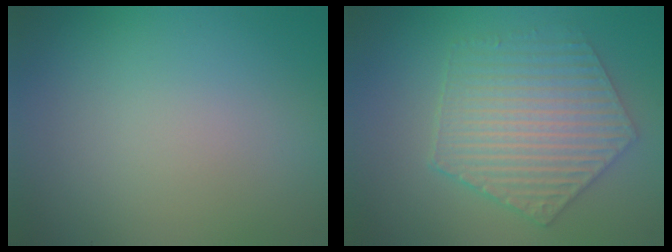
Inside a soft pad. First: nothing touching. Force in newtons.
{"total": 5.8, "press": 4.7, "slide": 3.4}